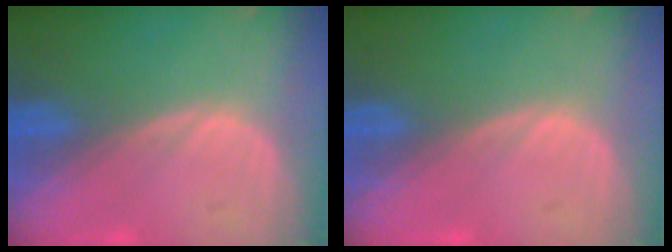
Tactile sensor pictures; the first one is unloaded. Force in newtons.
{"total": 0.0}